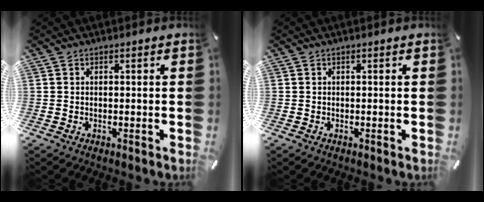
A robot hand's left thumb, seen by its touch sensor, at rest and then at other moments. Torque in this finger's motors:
{"motor_torque": [-0.01, 0.02, 0.02, -0.04, 0.00]}